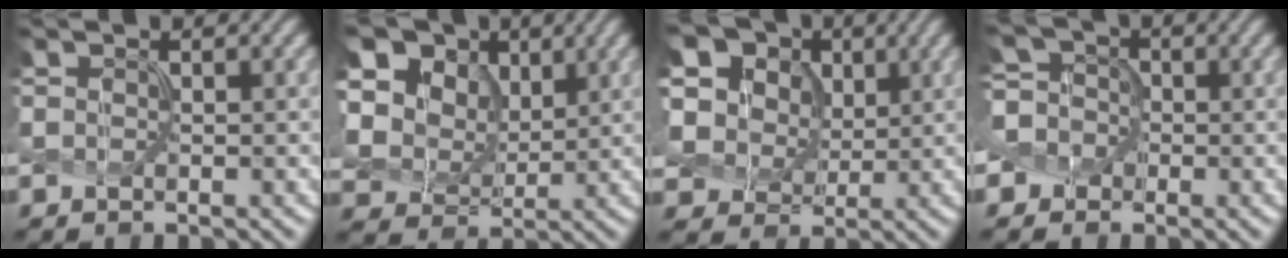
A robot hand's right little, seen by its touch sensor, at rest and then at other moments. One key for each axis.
{"total": 13.2, "fx": 6.0, "fy": 9.8, "fz": 6.5, "tx": -0.172, "ty": 0.032, "tz": 0.116}
{"total": 12.4, "fx": 5.9, "fy": 9.1, "fz": 5.9, "tx": -0.160, "ty": 0.032, "tz": 0.106}
{"total": 4.9, "fx": -1.0, "fy": 4.3, "fz": 2.0, "tx": -0.032, "ty": 0.016, "tz": -0.034}